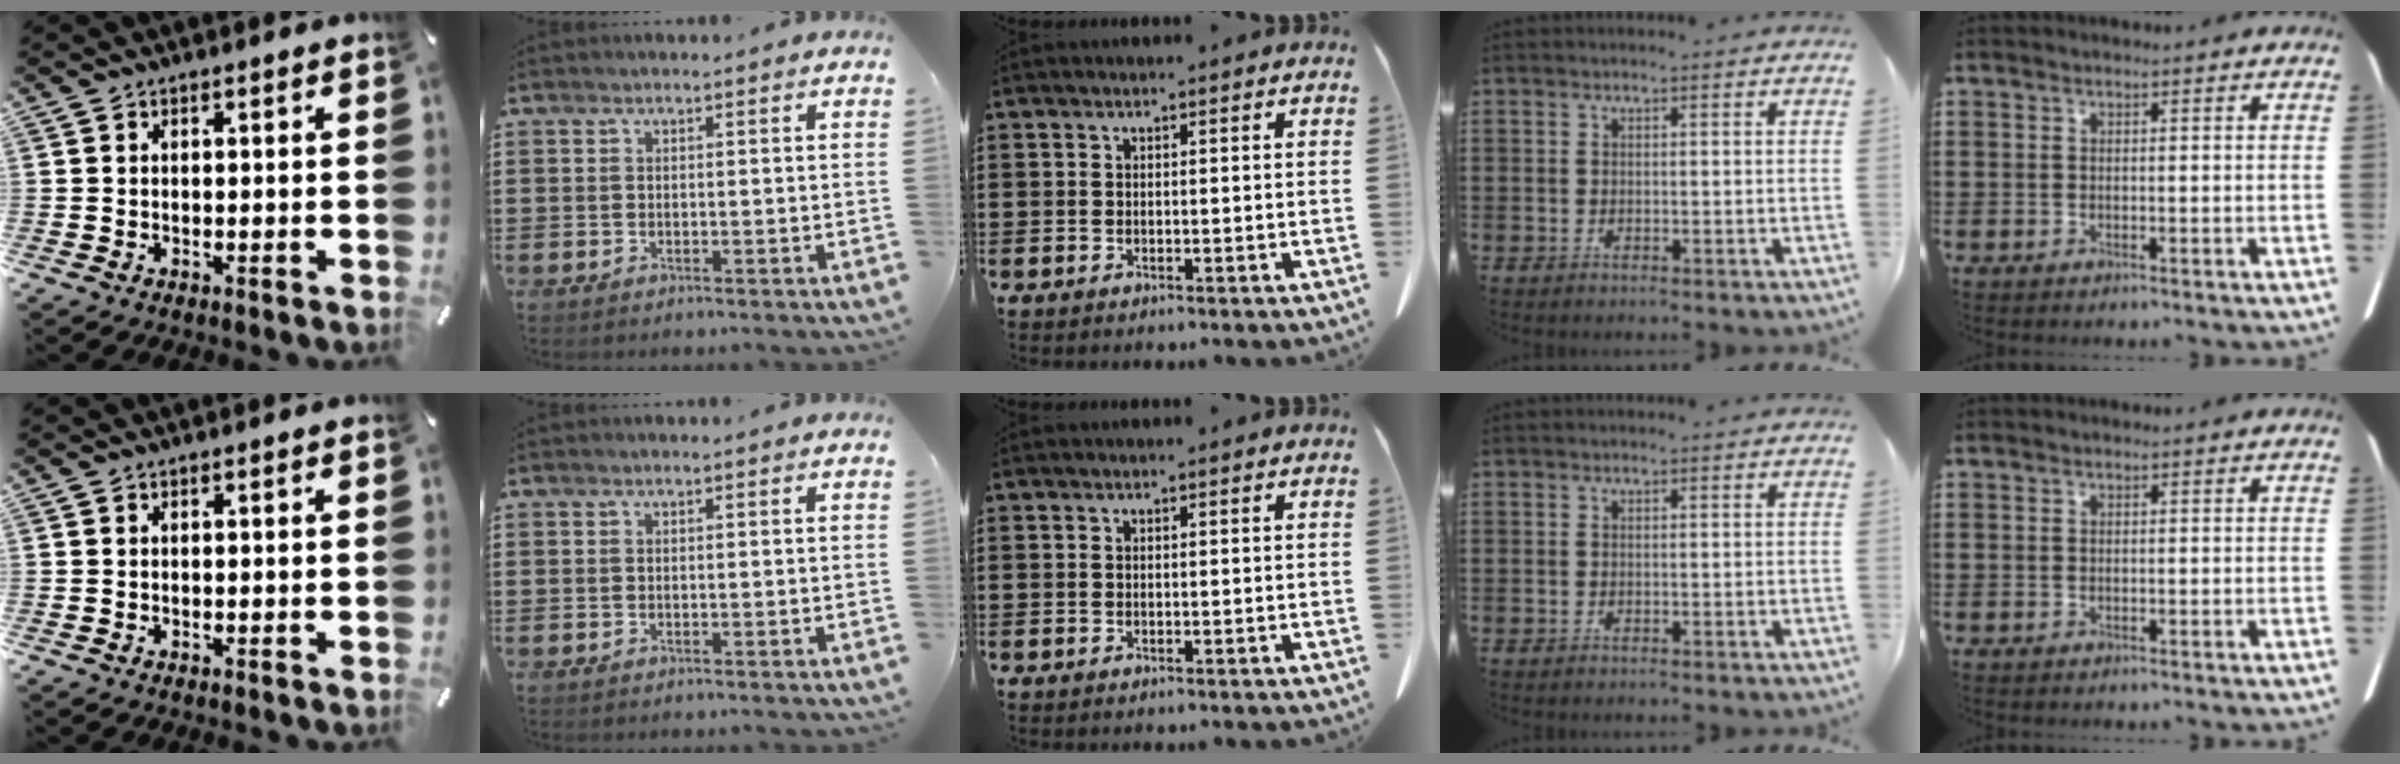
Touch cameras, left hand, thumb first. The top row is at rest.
{}